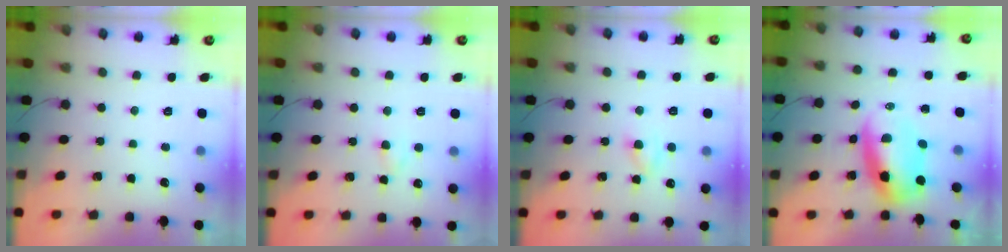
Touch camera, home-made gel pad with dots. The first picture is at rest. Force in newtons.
{"total": 2.2, "press": 2.0, "slide": 0.8}
{"total": 2.6, "press": 2.3, "slide": 1.1}
{"total": 8.3, "press": 8.1, "slide": 2.2}